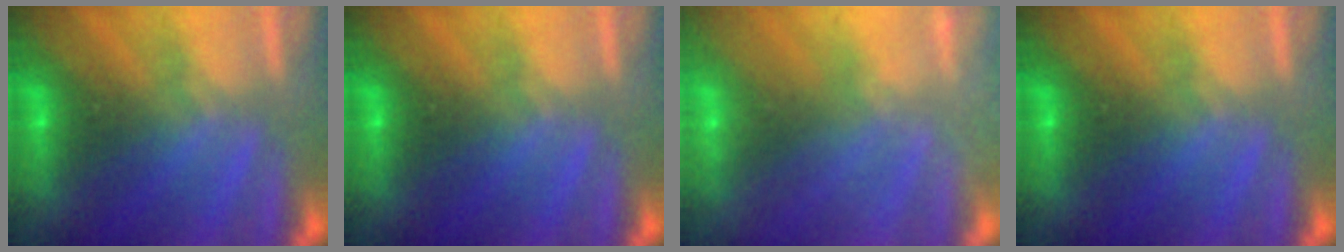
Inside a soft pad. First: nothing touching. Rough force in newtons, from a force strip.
{"total": 0.0}
{"total": 2.5}
{"total": 0.0}